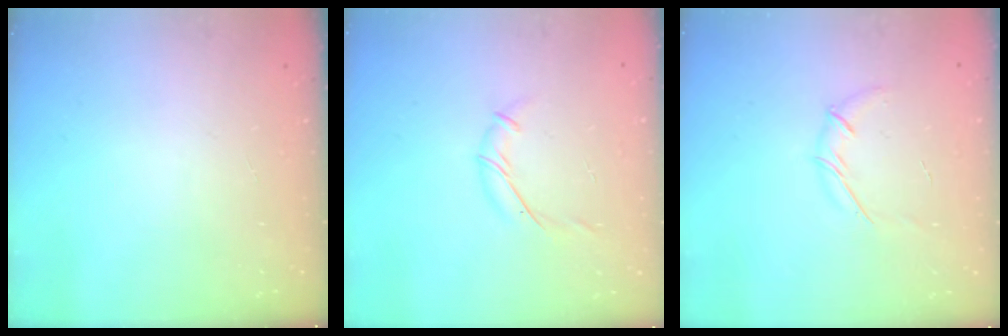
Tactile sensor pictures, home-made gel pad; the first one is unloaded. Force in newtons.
{"total": 5.3, "press": 5.2, "slide": 1.1}
{"total": 5.4, "press": 5.4, "slide": 0.6}